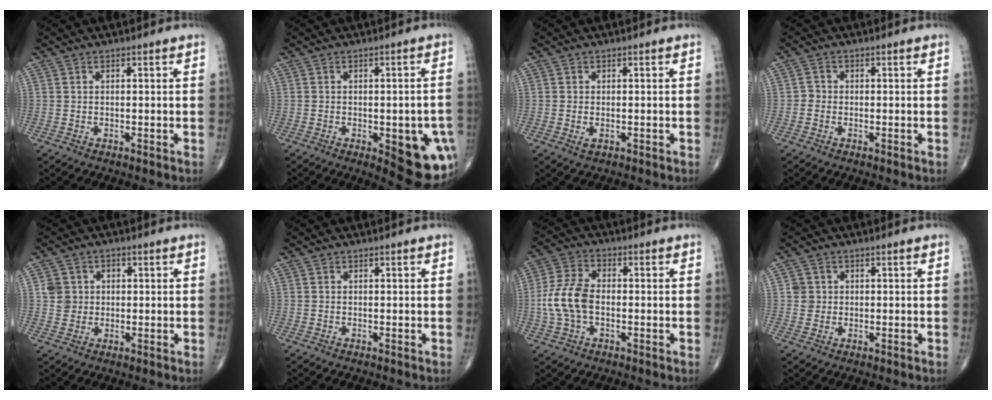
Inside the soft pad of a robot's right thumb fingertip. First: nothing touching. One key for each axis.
{"total": 14.3, "fx": -4.4, "fy": 5.7, "fz": 12.4, "tx": -0.110, "ty": 0.007, "tz": -0.034}
{"total": 1.3, "fx": -0.3, "fy": 0.8, "fz": 1.0, "tx": -0.020, "ty": -0.004, "tz": -0.005}
{"total": 1.4, "fx": -0.5, "fy": 1.2, "fz": 0.4, "tx": 0.001, "ty": 0.005, "tz": -0.015}
{"total": 4.7, "fx": 0.6, "fy": 4.5, "fz": 1.3, "tx": 0.003, "ty": 0.006, "tz": 0.009}
{"total": 0.0}
{"total": 9.5, "fx": -1.2, "fy": 5.8, "fz": 7.5, "tx": -0.162, "ty": 0.021, "tz": -0.030}
{"total": 2.3, "fx": 0.3, "fy": 2.2, "fz": 0.4, "tx": 0.008, "ty": 0.003, "tz": 0.005}